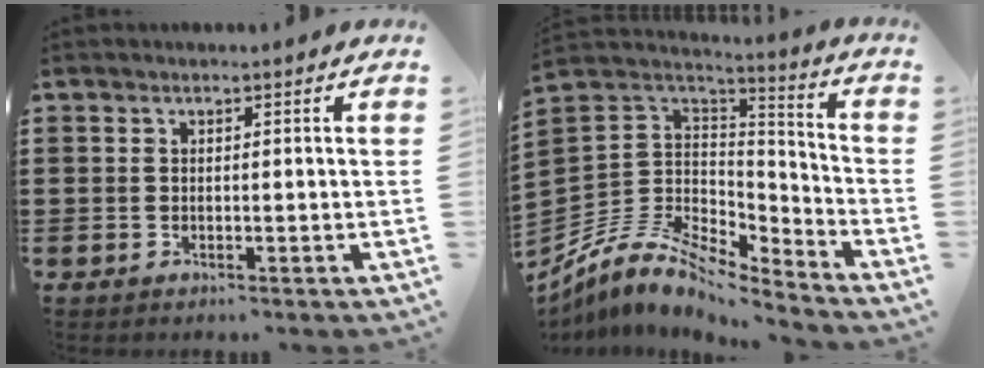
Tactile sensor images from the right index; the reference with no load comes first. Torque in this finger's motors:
{"motor_torque": [-0.68, 0.24, -0.68, -0.21]}